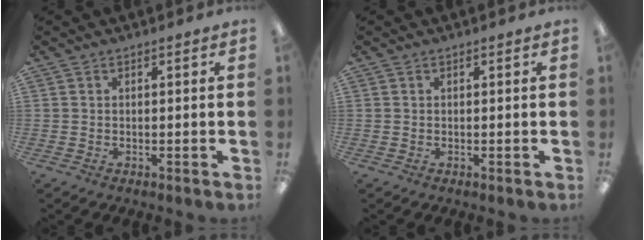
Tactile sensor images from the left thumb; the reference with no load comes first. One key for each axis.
{"total": 0.0}